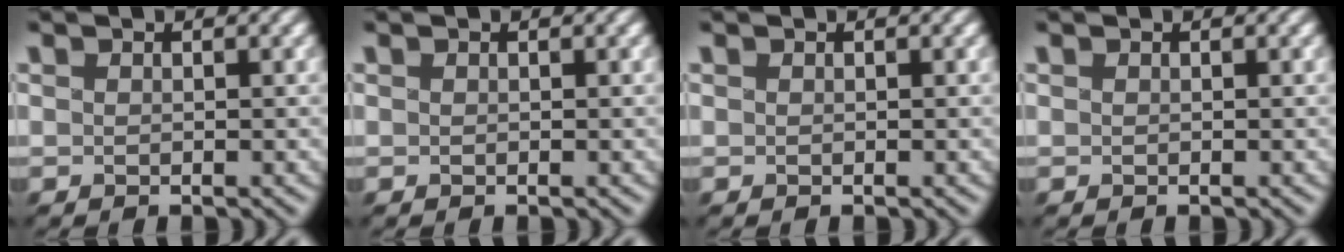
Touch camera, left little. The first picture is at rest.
{"total": 0.0}
{"total": 0.0}
{"total": 0.0}